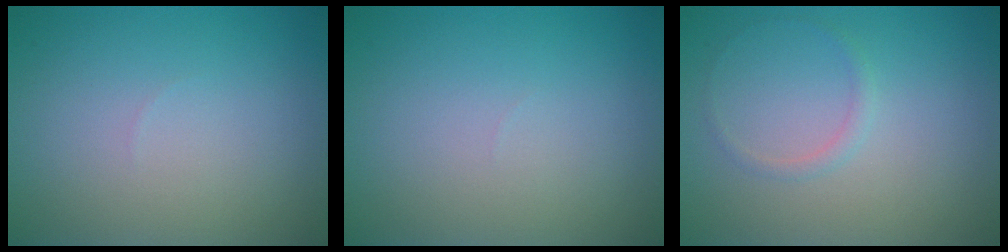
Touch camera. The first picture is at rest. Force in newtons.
{"total": 0.0}
{"total": 0.8, "press": 0.8, "slide": 0.0}